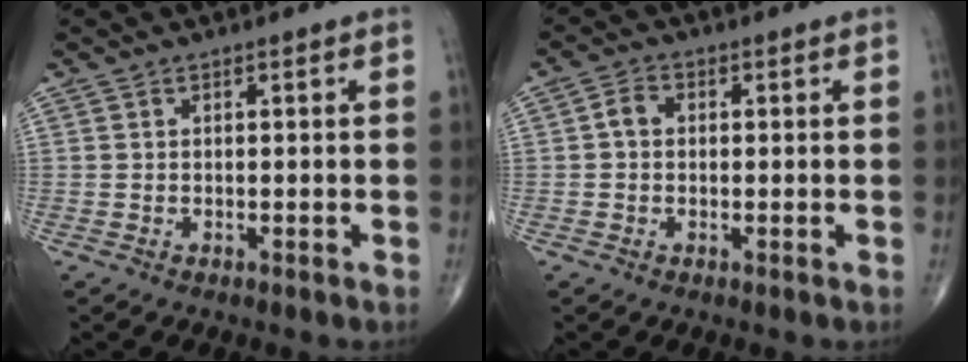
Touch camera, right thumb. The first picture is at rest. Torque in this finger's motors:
{"motor_torque": [-0.12, 0.14, 0.12, -0.07, 0.04]}